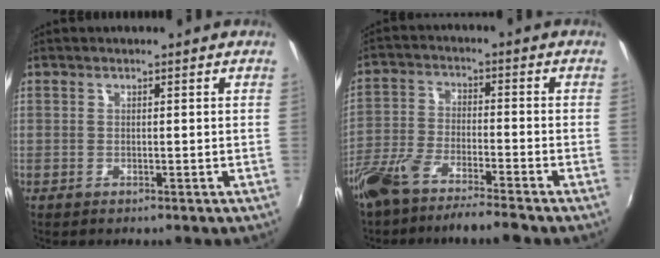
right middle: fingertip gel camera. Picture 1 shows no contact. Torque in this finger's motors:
{"motor_torque": [1.08, -1.06, 0.62, 0.21]}